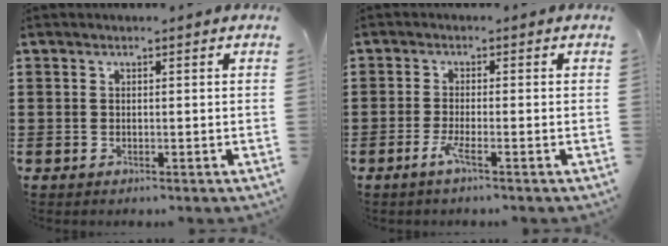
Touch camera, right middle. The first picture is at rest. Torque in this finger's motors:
{"motor_torque": [0.75, 0.71, -0.01, 0.01]}